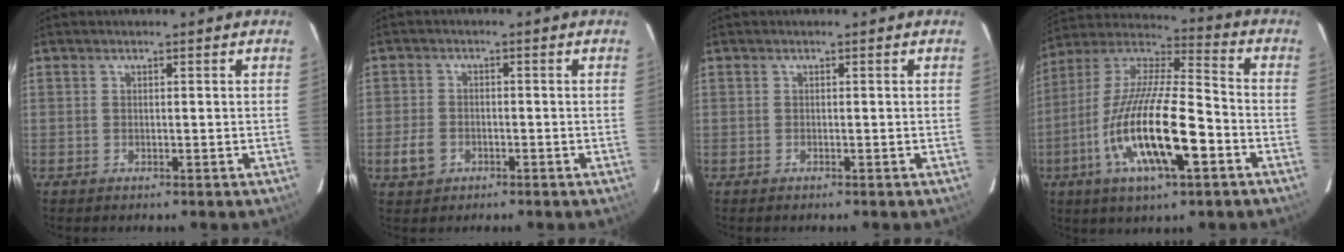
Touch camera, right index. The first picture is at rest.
{"total": 4.5, "force": [-2.0, 3.4, 2.1], "torque": [-0.056, 0.004, -0.034]}
{"total": 0.0}
{"total": 20.8, "force": [-7.6, 5.4, 18.6], "torque": [-0.358, -0.027, -0.145]}